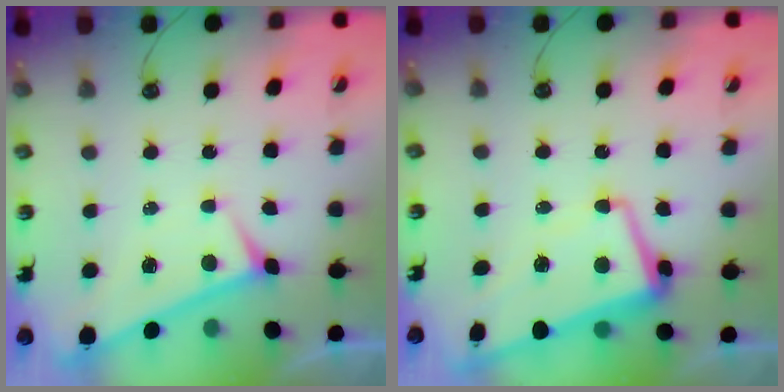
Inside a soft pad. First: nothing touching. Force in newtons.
{"total": 2.6, "press": 2.4, "slide": 1.1}